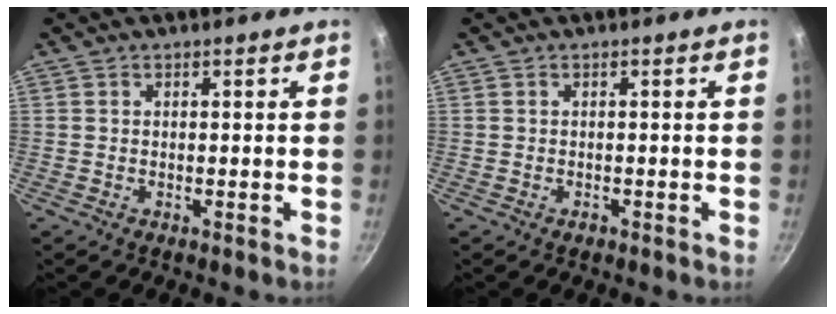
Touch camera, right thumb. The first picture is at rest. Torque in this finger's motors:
{"motor_torque": [0.23, -0.05, -0.23, 0.07, -0.02]}